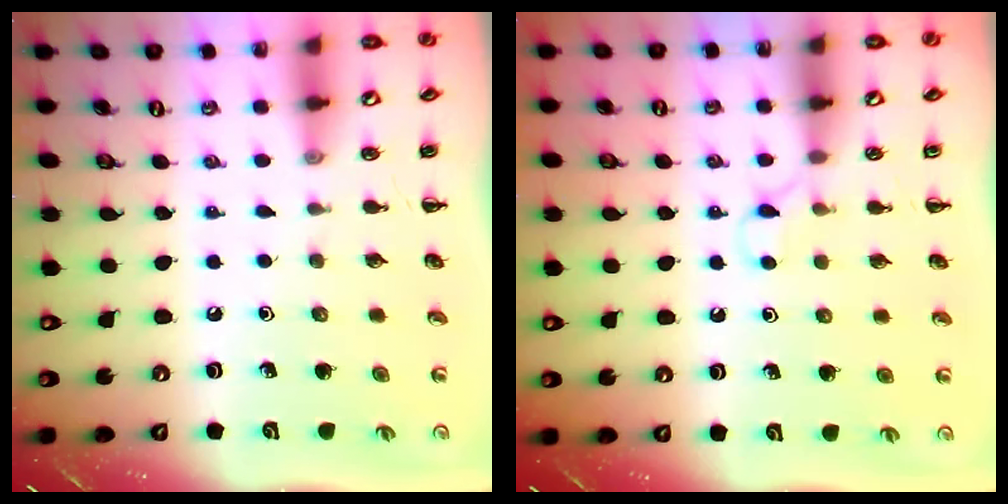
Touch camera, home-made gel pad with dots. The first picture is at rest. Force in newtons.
{"total": 2.6, "press": 2.4, "slide": 0.9}